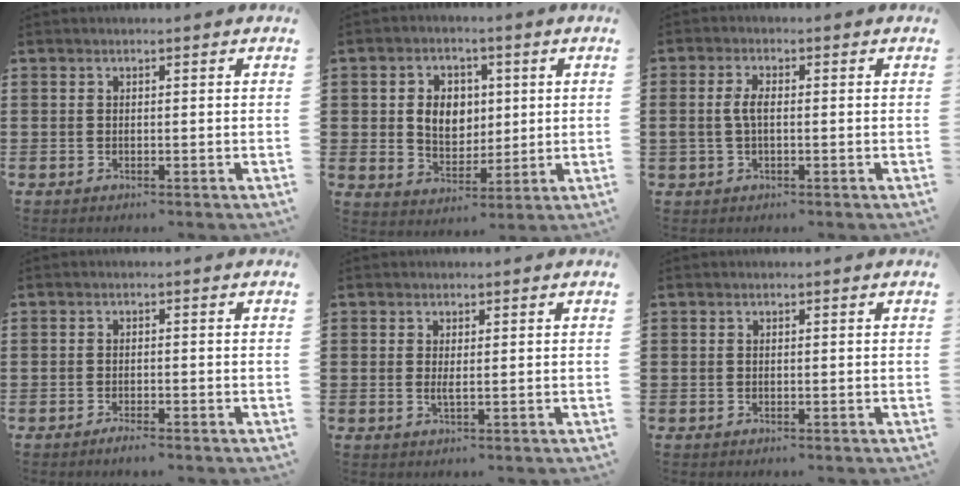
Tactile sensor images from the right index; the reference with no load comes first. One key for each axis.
{"total": 6.3, "fx": 0.8, "fy": 5.0, "fz": 3.7, "tx": -0.073, "ty": 0.009, "tz": 0.010}
{"total": 3.2, "fx": -0.1, "fy": 1.4, "fz": 2.8, "tx": -0.069, "ty": 0.000, "tz": -0.008}
{"total": 1.3, "fx": -1.2, "fy": 0.1, "fz": 0.6, "tx": -0.013, "ty": -0.003, "tz": -0.022}
{"total": 1.4, "fx": 0.2, "fy": 0.2, "fz": 1.3, "tx": -0.025, "ty": -0.002, "tz": 0.003}
{"total": 0.0}